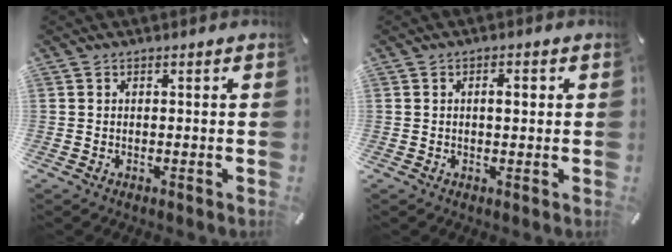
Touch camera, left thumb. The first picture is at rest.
{"total": 2.8, "force": [0.4, 1.3, 2.4], "torque": [-0.032, 0.003, 0.001]}